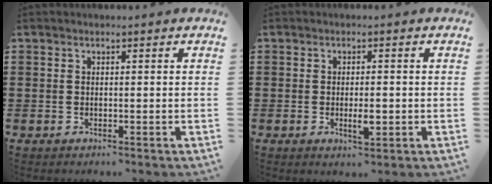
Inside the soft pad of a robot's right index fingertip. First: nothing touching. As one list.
[{"total": 2.8, "force": [-0.6, 0.9, 2.6], "torque": [-0.046, 0.000, -0.009]}]